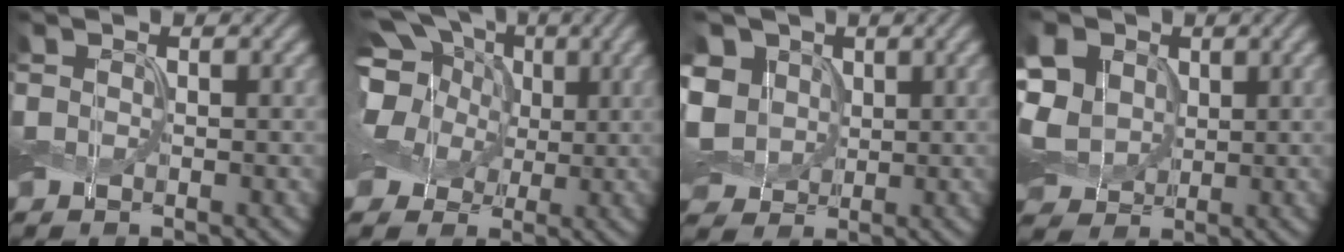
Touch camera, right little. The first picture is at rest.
{"total": 12.6, "force": [3.4, 9.9, 6.9], "torque": [-0.164, 0.051, 0.033]}
{"total": 7.3, "force": [1.6, 5.9, 4.0], "torque": [-0.115, 0.028, 0.017]}
{"total": 9.8, "force": [2.6, 7.7, 5.4], "torque": [-0.137, 0.034, 0.034]}